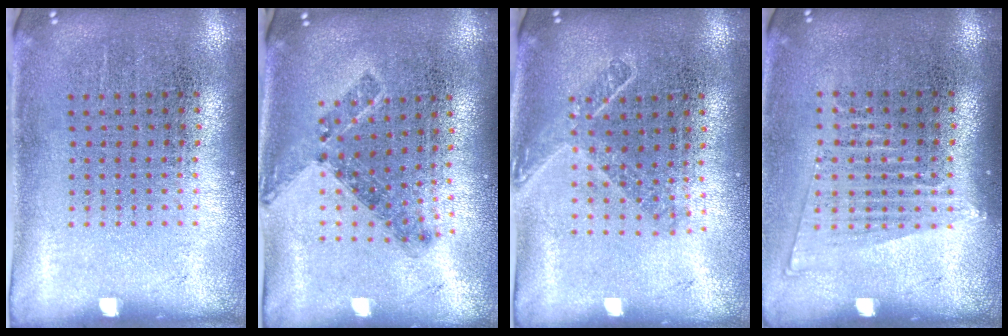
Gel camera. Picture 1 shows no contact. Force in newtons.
{"total": 0.8, "press": 0.7, "slide": 0.4}
{"total": 1.6, "press": 1.2, "slide": 1.0}
{"total": 1.3, "press": 1.2, "slide": 0.7}